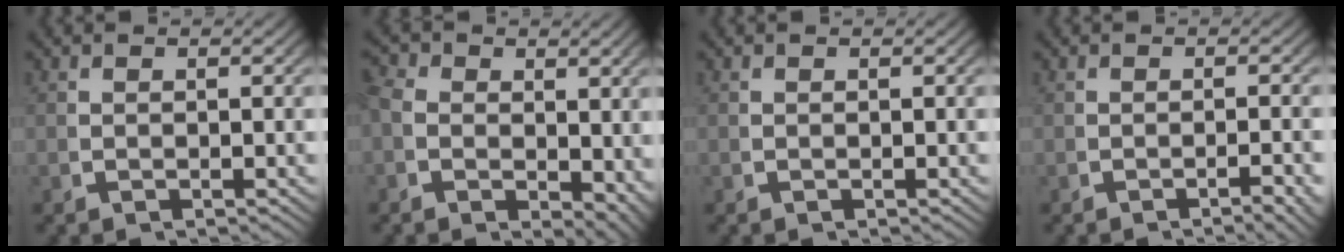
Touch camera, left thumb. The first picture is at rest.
{"total": 5.1, "force": [0.4, 3.8, 3.4], "torque": [-0.055, -0.023, 0.012]}
{"total": 0.0}
{"total": 2.5, "force": [-1.6, 0.5, 1.8], "torque": [-0.028, 0.002, -0.026]}